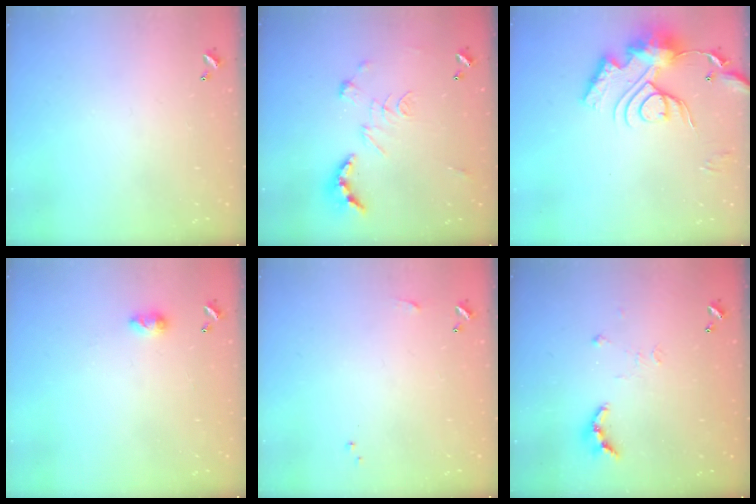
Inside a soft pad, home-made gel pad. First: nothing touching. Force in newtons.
{"total": 2.5, "press": 2.0, "slide": 1.5}
{"total": 18.0, "press": 18.0, "slide": 1.7}
{"total": 4.9, "press": 4.8, "slide": 0.7}
{"total": 4.2, "press": 4.2, "slide": 0.6}
{"total": 7.7, "press": 7.6, "slide": 0.6}